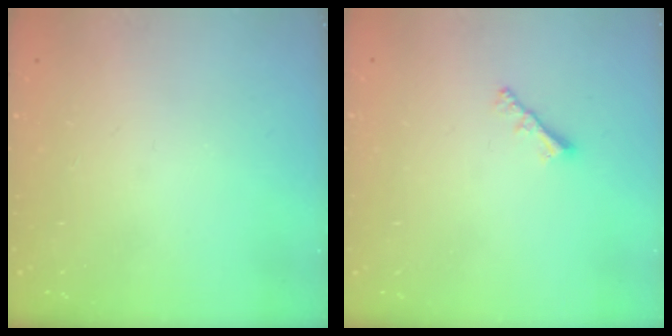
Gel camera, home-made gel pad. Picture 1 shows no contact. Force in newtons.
{"total": 2.0, "press": 2.0, "slide": 0.5}